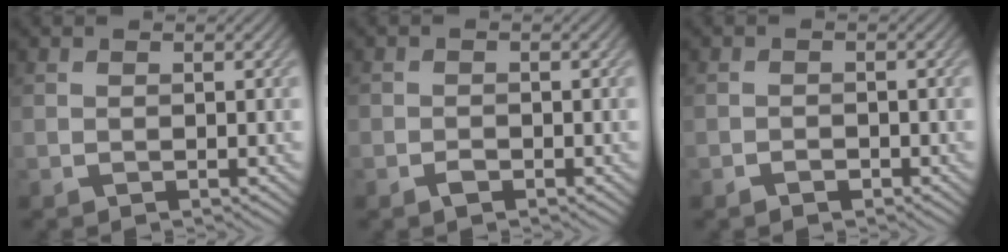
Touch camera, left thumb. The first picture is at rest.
{"total": 1.3, "force": [-0.8, 0.8, 0.6], "torque": [-0.009, -0.001, -0.017]}
{"total": 1.0, "force": [-0.7, 0.6, 0.4], "torque": [-0.004, 0.000, -0.013]}